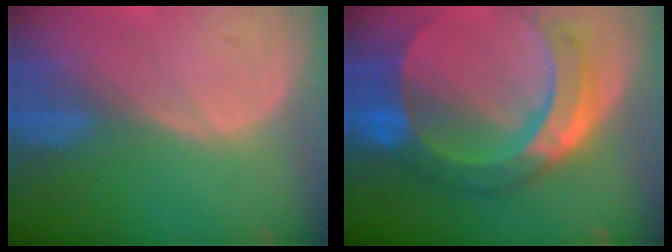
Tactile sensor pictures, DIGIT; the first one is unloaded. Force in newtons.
{"total": 11.0, "press": 11.0, "slide": 1.1}